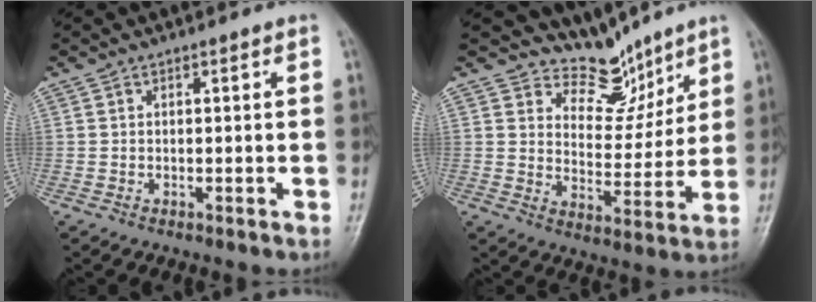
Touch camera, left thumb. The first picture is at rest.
{"total": 9.0, "force": [7.8, 4.6, 0.9], "torque": [0.026, -0.063, 0.136]}